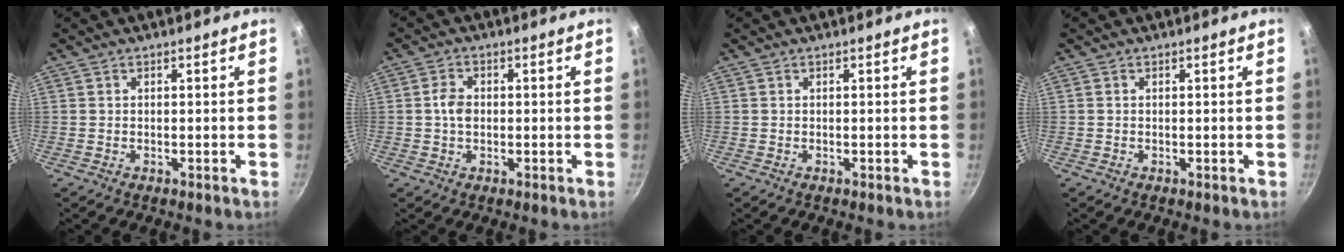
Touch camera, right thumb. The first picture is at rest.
{"total": 3.5, "force": [0.0, 2.5, 2.4], "torque": [-0.039, 0.008, -0.005]}
{"total": 0.0}
{"total": 0.0}